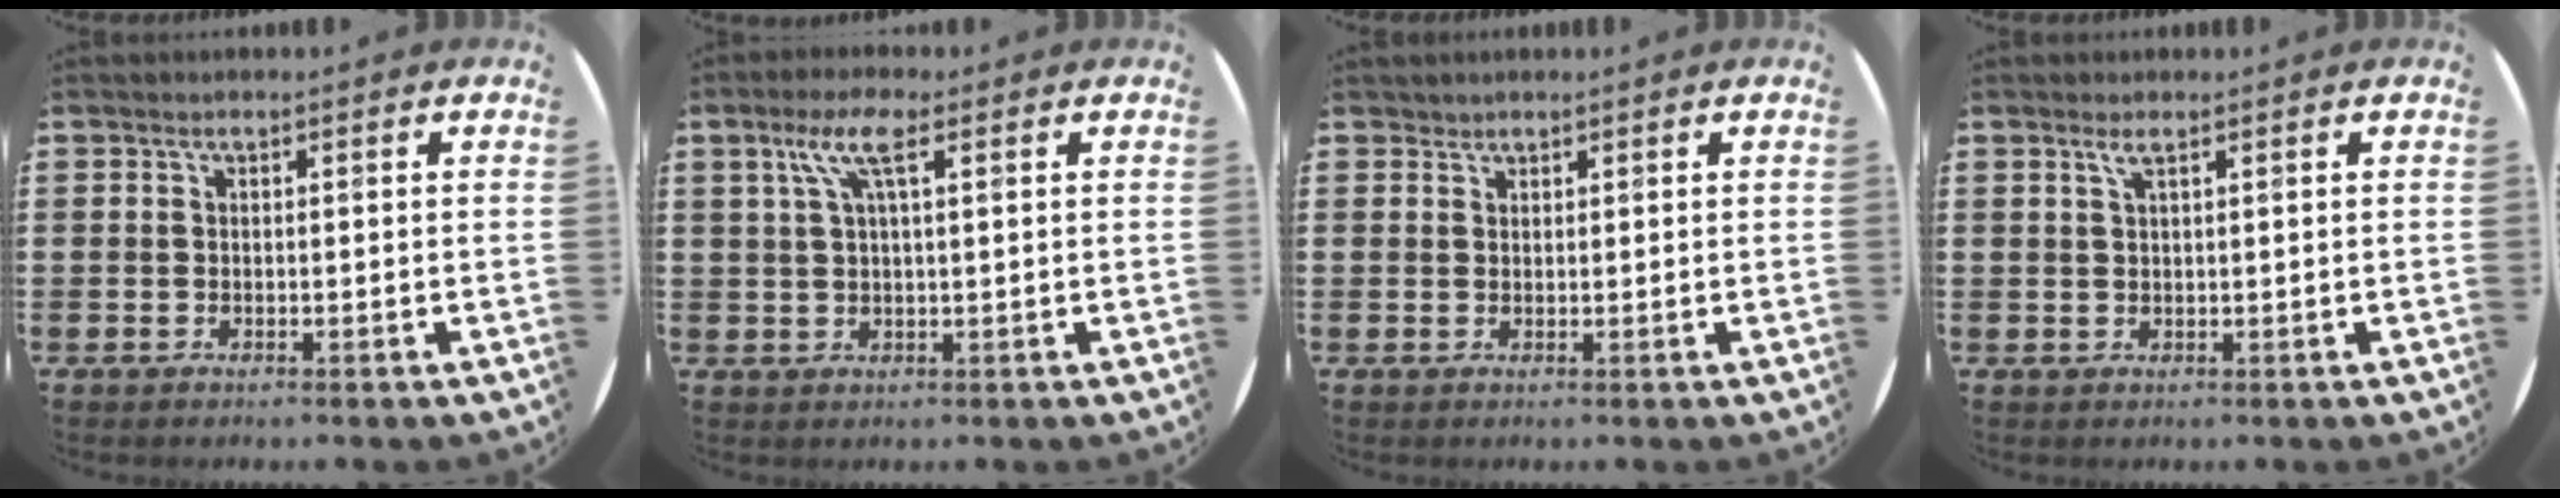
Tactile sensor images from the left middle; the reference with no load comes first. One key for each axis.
{"total": 4.5, "fx": 2.2, "fy": 1.1, "fz": 3.8, "tx": -0.080, "ty": 0.011, "tz": 0.035}
{"total": 0.9, "fx": 0.8, "fy": 0.3, "fz": -0.1, "tx": 0.001, "ty": 0.001, "tz": 0.017}
{"total": 1.2, "fx": 0.7, "fy": 0.1, "fz": 1.0, "tx": -0.020, "ty": 0.003, "tz": 0.012}